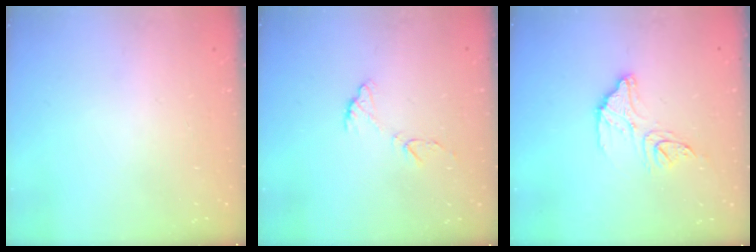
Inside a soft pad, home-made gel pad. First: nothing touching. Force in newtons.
{"total": 8.5, "press": 8.5, "slide": 0.6}
{"total": 13.5, "press": 13.5, "slide": 1.1}